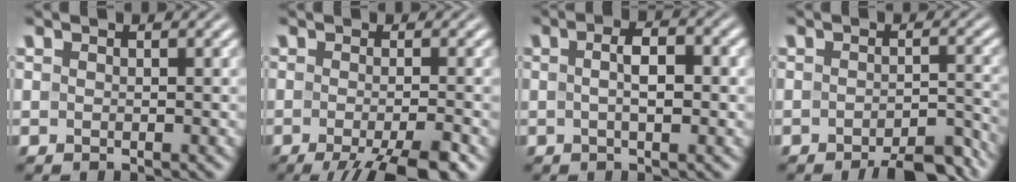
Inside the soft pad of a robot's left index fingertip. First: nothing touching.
{"total": 7.0, "force": [-3.7, 1.7, 5.7], "torque": [-0.072, -0.008, -0.055]}
{"total": 3.5, "force": [0.1, 1.1, 3.3], "torque": [-0.061, 0.004, 0.000]}
{"total": 4.7, "force": [-3.8, 1.2, 2.5], "torque": [-0.032, 0.004, -0.048]}